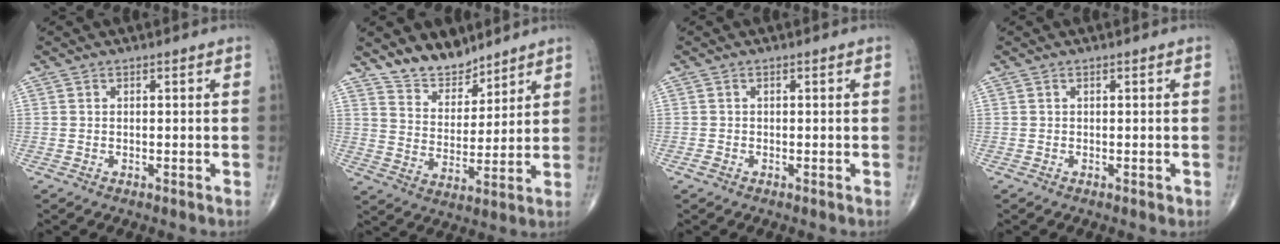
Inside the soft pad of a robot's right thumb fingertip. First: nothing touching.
{"total": 8.8, "force": [7.4, 4.1, 2.1], "torque": [-0.008, -0.063, 0.144]}
{"total": 0.8, "force": [-0.5, 0.6, 0.3], "torque": [-0.007, 0.001, -0.010]}
{"total": 0.6, "force": [-0.1, 0.3, 0.5], "torque": [-0.007, -0.001, -0.001]}